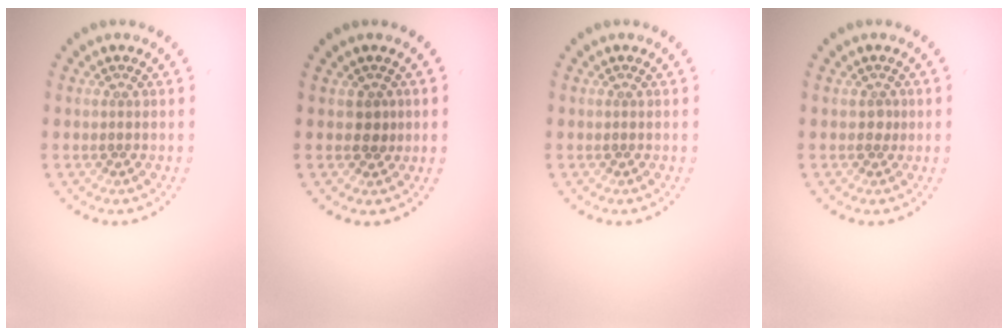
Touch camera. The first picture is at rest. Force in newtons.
{"total": 1.3, "press": 1.0, "slide": 0.8}
{"total": 0.0}
{"total": 0.6, "press": 0.5, "slide": 0.4}